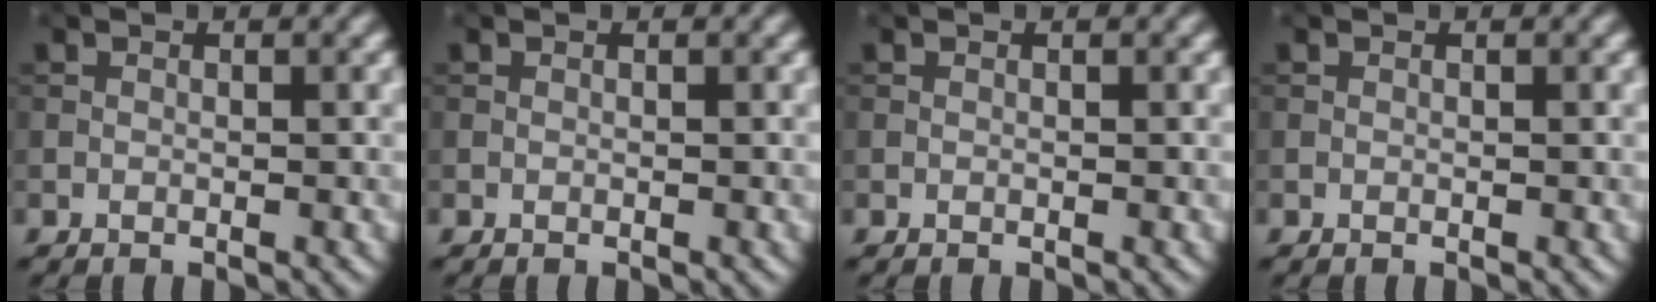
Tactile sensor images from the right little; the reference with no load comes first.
{"total": 0.0}
{"total": 0.0}
{"total": 0.0}